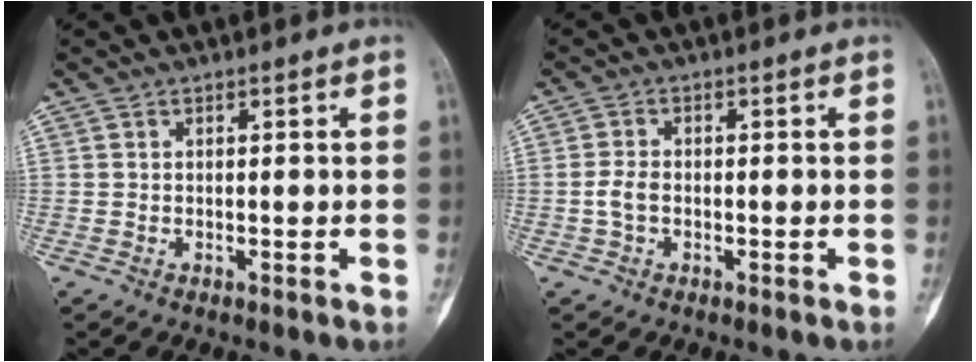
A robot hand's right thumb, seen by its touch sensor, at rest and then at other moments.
{"total": 2.7, "force": [-0.6, 1.8, 1.9], "torque": [-0.039, 0.010, -0.015]}